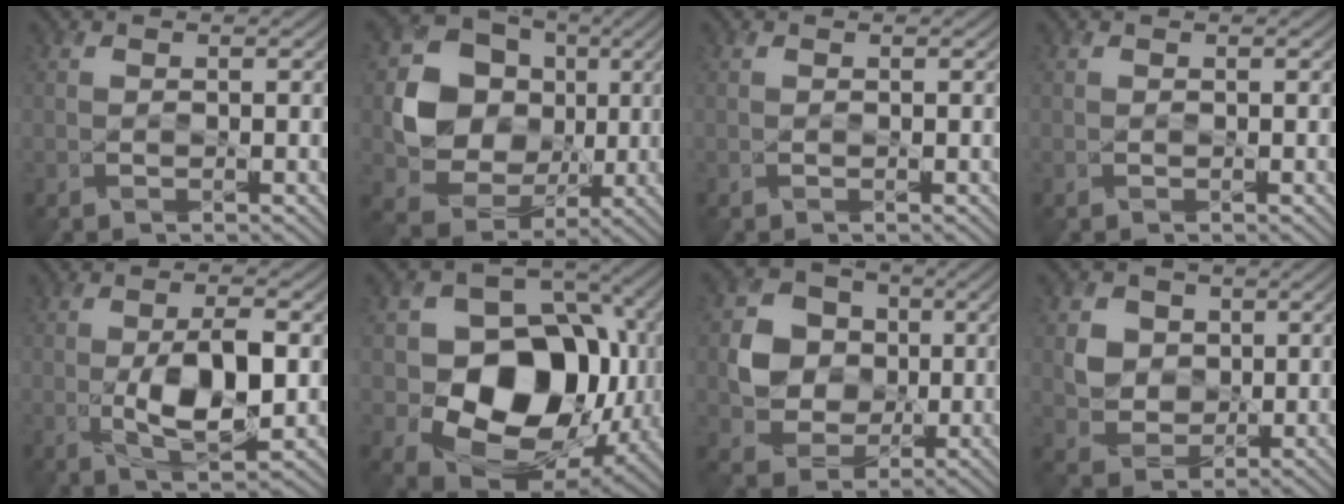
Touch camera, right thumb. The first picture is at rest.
{"total": 12.4, "force": [0.9, 10.8, 5.9], "torque": [-0.137, -0.015, 0.012]}
{"total": 0.0}
{"total": 0.0}
{"total": 7.8, "force": [-0.7, 3.1, 7.1], "torque": [-0.133, -0.008, -0.006]}
{"total": 15.8, "force": [-1.5, 12.0, 10.1], "torque": [-0.151, -0.026, -0.027]}
{"total": 7.5, "force": [0.3, 6.8, 3.3], "torque": [-0.076, 0.003, -0.002]}
{"total": 5.1, "force": [1.4, 4.5, 1.8], "torque": [-0.065, -0.008, 0.021]}